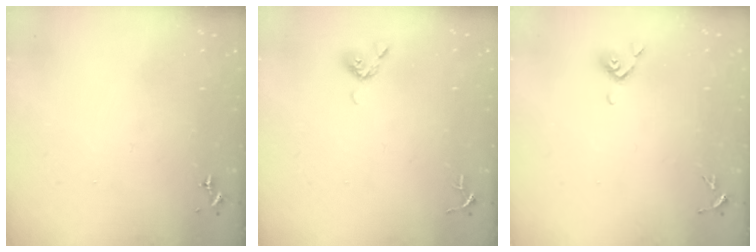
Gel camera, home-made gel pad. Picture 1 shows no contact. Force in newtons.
{"total": 5.2, "press": 5.1, "slide": 0.9}
{"total": 5.5, "press": 5.3, "slide": 1.5}